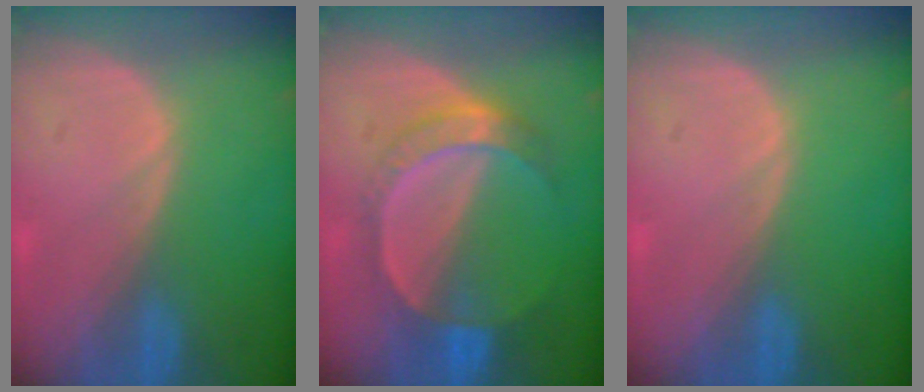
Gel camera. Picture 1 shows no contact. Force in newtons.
{"total": 7.3, "press": 6.4, "slide": 3.4}
{"total": 0.0}